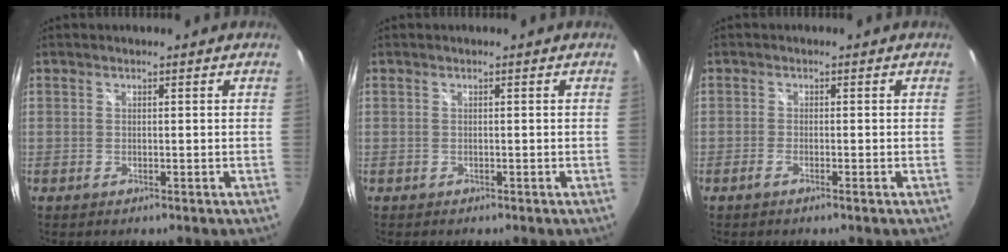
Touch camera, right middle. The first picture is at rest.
{"total": 0.0}
{"total": 1.7, "force": [-1.2, -0.3, 1.1], "torque": [-0.027, -0.003, -0.024]}